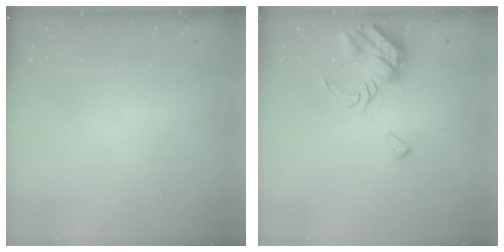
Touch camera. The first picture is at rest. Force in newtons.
{"total": 8.6, "press": 8.6, "slide": 0.7}